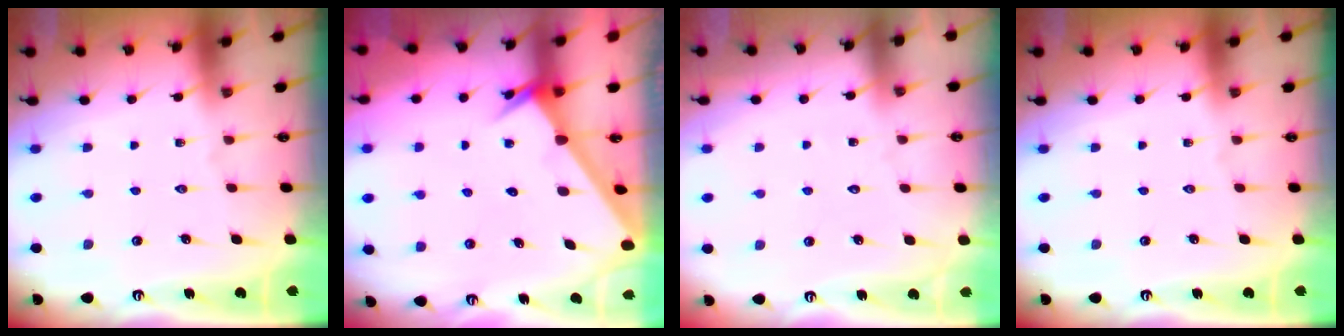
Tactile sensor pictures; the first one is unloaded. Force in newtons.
{"total": 2.6, "press": 2.6, "slide": 0.1}
{"total": 3.7, "press": 3.7, "slide": 0.4}
{"total": 0.0}